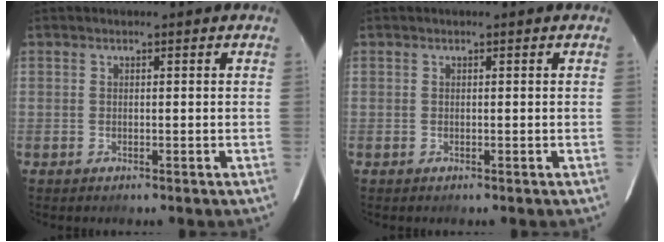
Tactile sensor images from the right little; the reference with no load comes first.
{"total": 0.0}